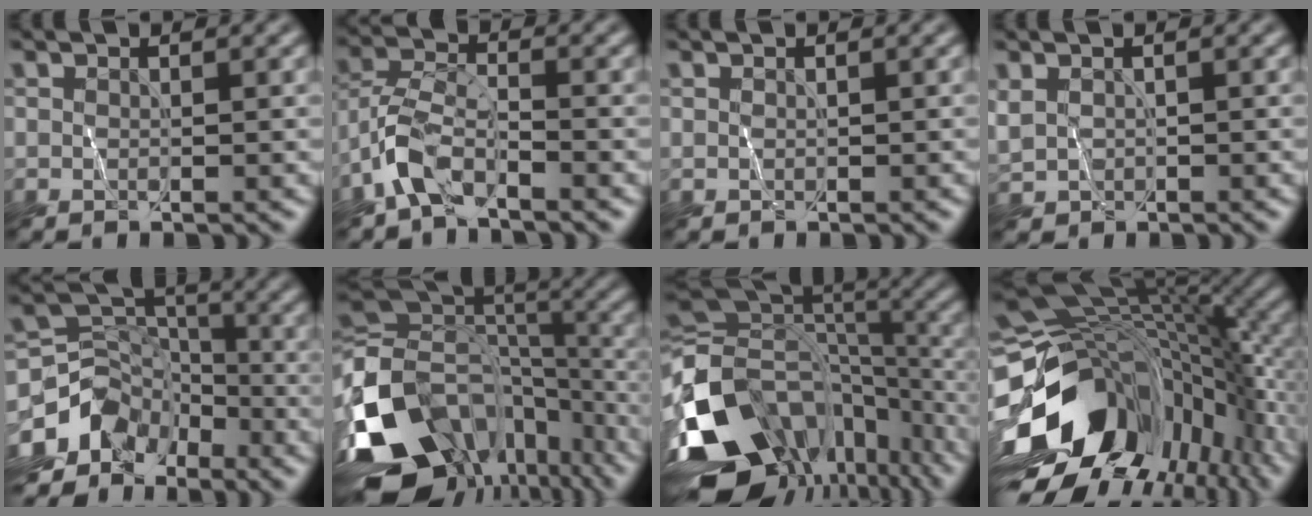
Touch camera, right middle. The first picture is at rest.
{"total": 4.4, "force": [-3.2, 1.8, 2.4], "torque": [-0.051, 0.004, -0.069]}
{"total": 0.0}
{"total": 1.4, "force": [0.2, 1.3, 0.6], "torque": [-0.020, -0.004, 0.013]}
{"total": 8.0, "force": [-4.6, 5.8, 3.0], "torque": [-0.048, 0.003, -0.087]}
{"total": 17.2, "force": [-8.7, 11.5, 9.3], "torque": [-0.215, -0.018, -0.135]}
{"total": 17.5, "force": [-7.2, 11.5, 11.1], "torque": [-0.236, -0.020, -0.107]}
{"total": 17.7, "force": [-4.7, 11.3, 12.8], "torque": [-0.263, -0.037, -0.063]}